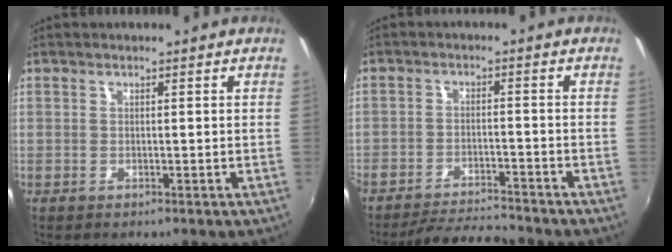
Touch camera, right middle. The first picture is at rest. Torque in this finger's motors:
{"motor_torque": [0.24, -0.23, 0.45, 0.09]}